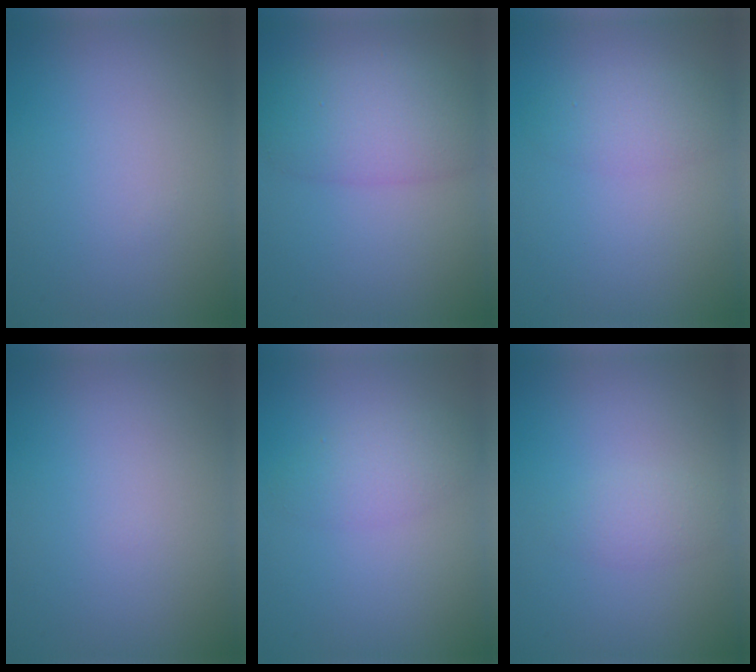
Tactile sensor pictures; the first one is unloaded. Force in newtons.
{"total": 6.7, "press": 6.7, "slide": 0.4}
{"total": 2.2, "press": 2.2, "slide": 0.1}
{"total": 0.0}
{"total": 2.3, "press": 2.3, "slide": 0.1}
{"total": 1.5, "press": 1.5, "slide": 0.0}